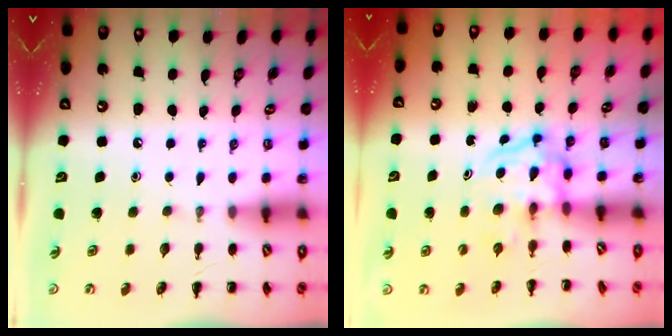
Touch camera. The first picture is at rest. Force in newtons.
{"total": 3.8, "press": 3.7, "slide": 0.4}